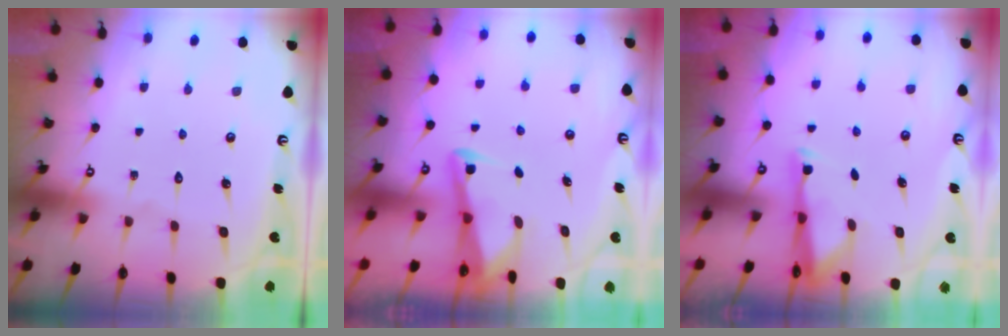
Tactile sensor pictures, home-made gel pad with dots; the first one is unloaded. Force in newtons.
{"total": 3.0, "press": 3.0, "slide": 0.4}
{"total": 2.9, "press": 2.9, "slide": 0.6}